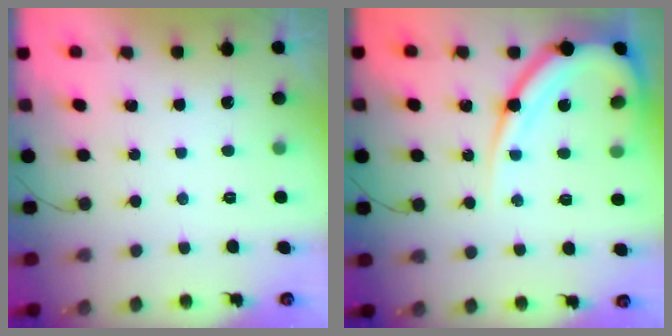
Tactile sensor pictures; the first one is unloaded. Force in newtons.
{"total": 14.8, "press": 14.7, "slide": 1.6}